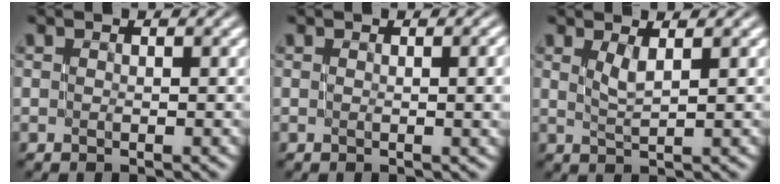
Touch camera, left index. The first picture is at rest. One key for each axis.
{"total": 3.2, "fx": 0.1, "fy": 1.2, "fz": 3.0, "tx": -0.028, "ty": 0.007, "tz": -0.001}
{"total": 1.6, "fx": 0.9, "fy": 0.3, "fz": 1.3, "tx": -0.024, "ty": 0.002, "tz": 0.019}